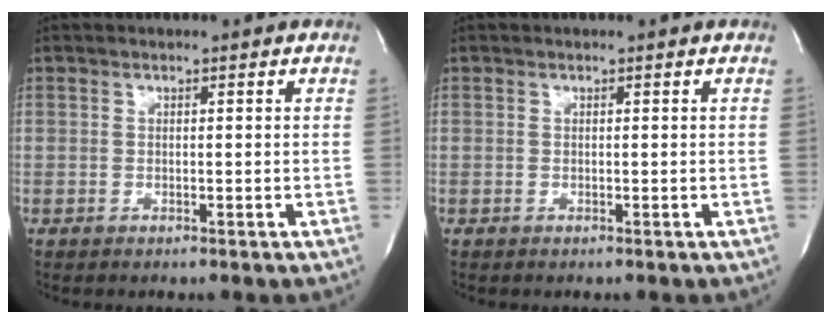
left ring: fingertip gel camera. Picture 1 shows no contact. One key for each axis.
{"total": 0.0}